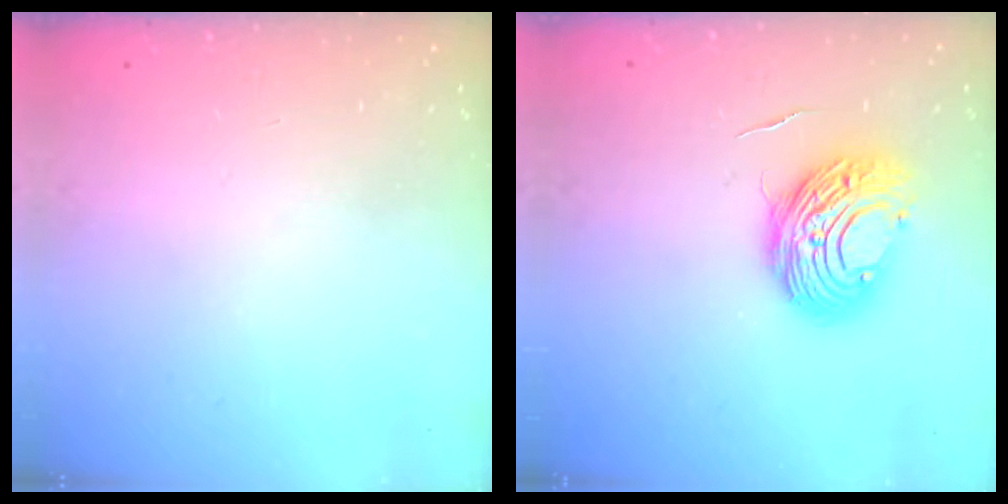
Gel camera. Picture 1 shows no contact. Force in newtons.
{"total": 11.3, "press": 11.3, "slide": 0.9}